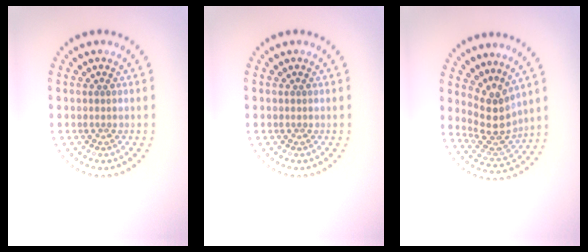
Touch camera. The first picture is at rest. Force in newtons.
{"total": 0.0}
{"total": 3.6, "press": 2.9, "slide": 2.1}